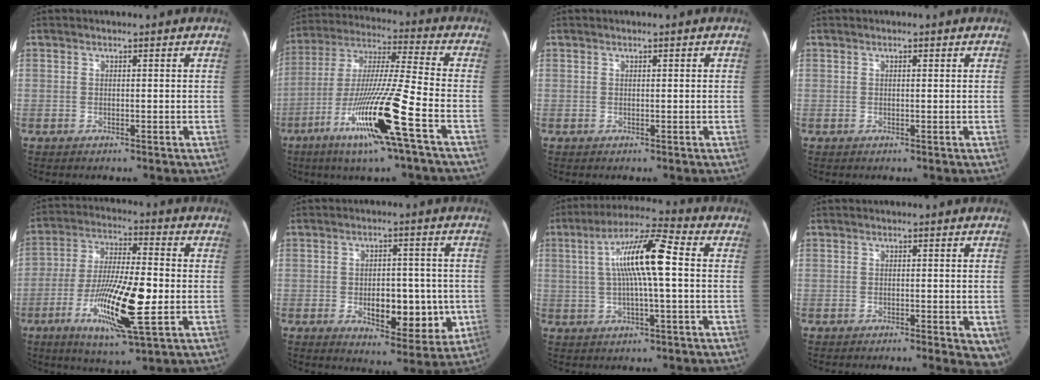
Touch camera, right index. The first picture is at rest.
{"total": 17.2, "force": [-7.6, -0.9, 15.4], "torque": [-0.313, -0.028, -0.146]}
{"total": 0.0}
{"total": 0.5, "force": [0.2, 0.1, 0.5], "torque": [-0.010, 0.000, 0.003]}
{"total": 15.4, "force": [-3.9, 2.8, 14.7], "torque": [-0.275, -0.015, -0.068]}
{"total": 10.3, "force": [-1.8, 5.2, 8.7], "torque": [-0.103, 0.002, -0.016]}
{"total": 11.6, "force": [1.1, 1.1, 11.5], "torque": [-0.214, 0.022, 0.015]}
{"total": 6.2, "force": [-3.7, 2.0, 4.6], "torque": [-0.040, -0.008, -0.052]}